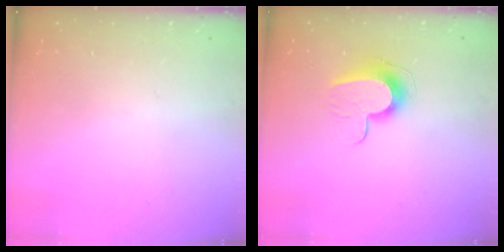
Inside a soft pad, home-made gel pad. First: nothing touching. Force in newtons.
{"total": 9.6, "press": 9.6, "slide": 0.5}